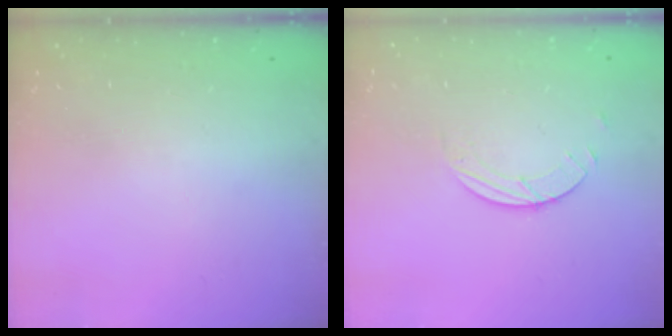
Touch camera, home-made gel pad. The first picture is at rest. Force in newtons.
{"total": 1.5, "press": 1.5, "slide": 0.1}